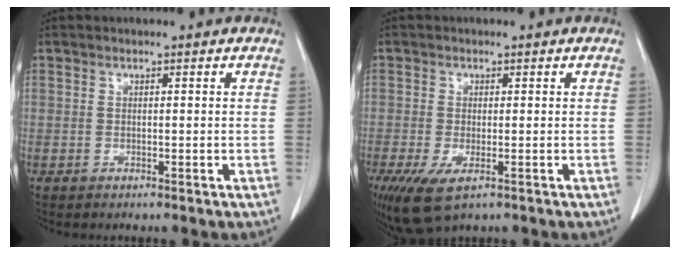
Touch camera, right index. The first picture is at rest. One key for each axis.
{"total": 7.0, "fx": -3.7, "fy": 2.9, "fz": 5.3, "tx": -0.100, "ty": -0.020, "tz": -0.059}